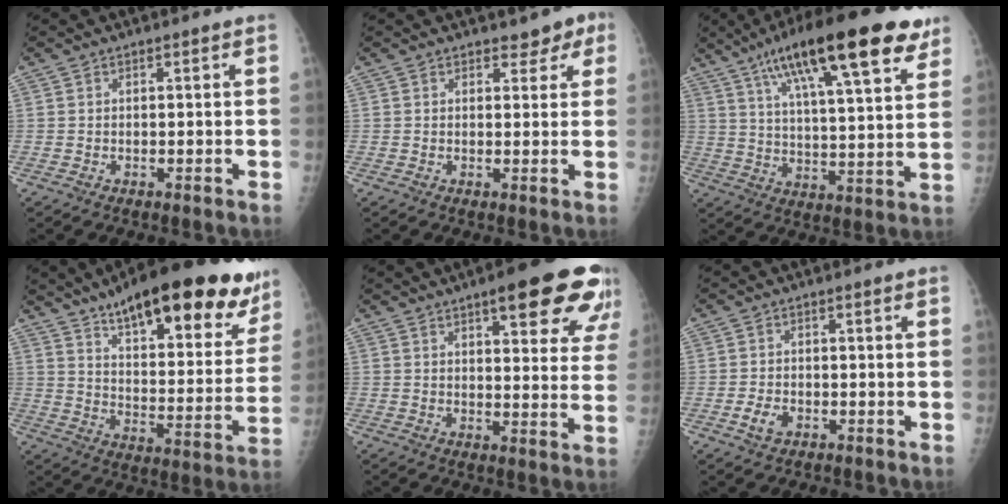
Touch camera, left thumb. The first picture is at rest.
{"total": 2.9, "force": [1.9, 2.0, 1.0], "torque": [0.020, -0.007, 0.022]}
{"total": 24.3, "force": [14.2, 6.2, 18.8], "torque": [-0.279, -0.019, 0.222]}
{"total": 28.5, "force": [19.0, 9.1, 19.1], "torque": [-0.238, -0.062, 0.272]}
{"total": 17.6, "force": [10.3, 5.1, 13.4], "torque": [-0.138, -0.034, 0.122]}
{"total": 2.8, "force": [-1.4, 1.9, 1.5], "torque": [-0.028, 0.004, -0.023]}